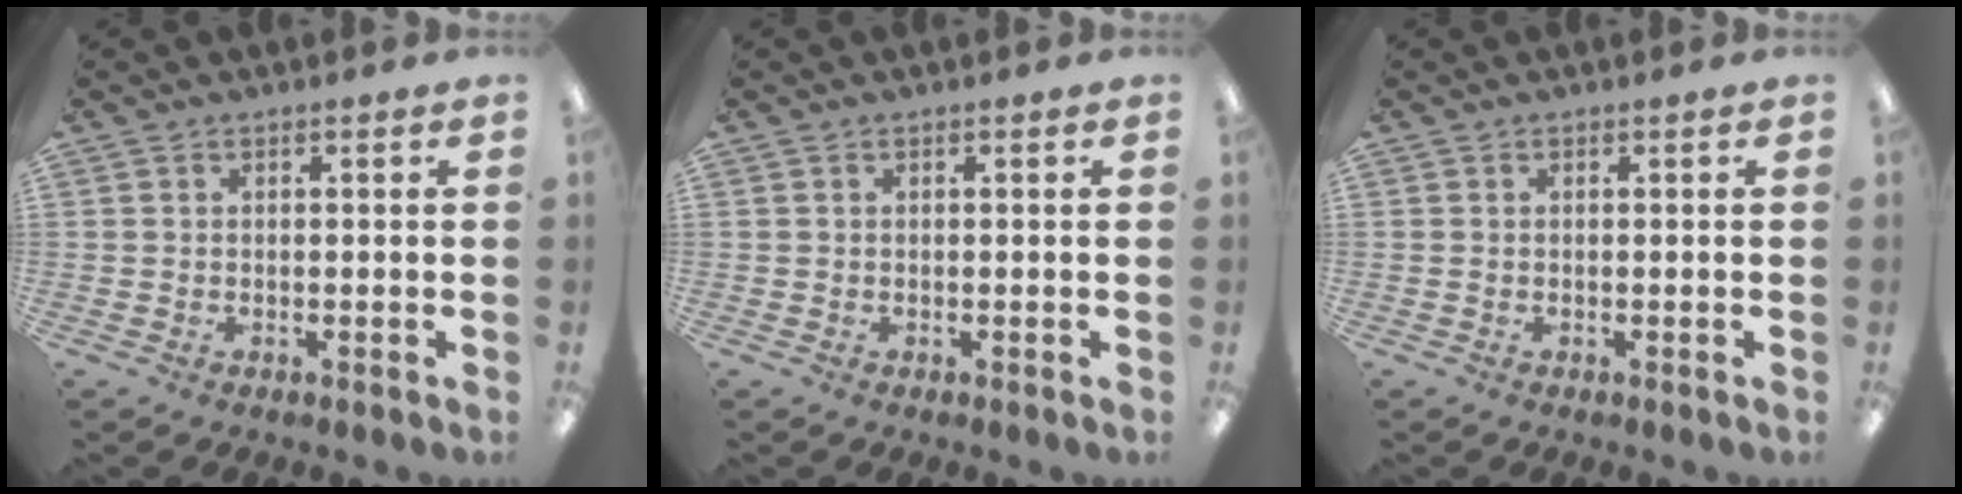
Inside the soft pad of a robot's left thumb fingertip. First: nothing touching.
{"total": 0.0}
{"total": 0.0}